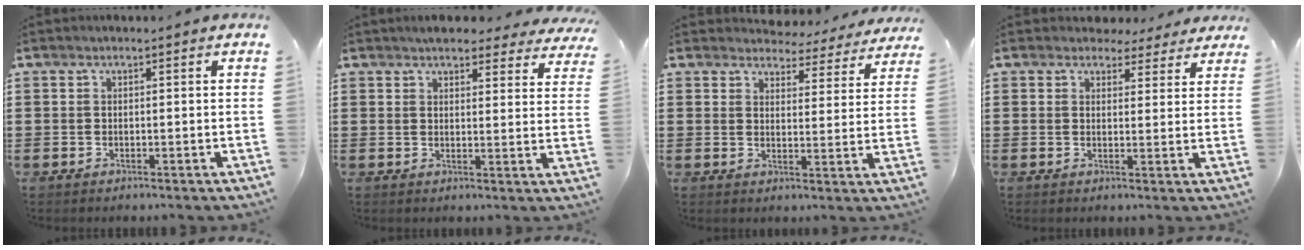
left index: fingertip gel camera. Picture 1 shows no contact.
{"total": 4.2, "force": [3.9, 0.9, 1.3], "torque": [-0.031, -0.014, 0.069]}
{"total": 4.3, "force": [4.2, 0.7, 0.6], "torque": [-0.026, -0.031, 0.070]}
{"total": 3.3, "force": [2.9, 1.4, 0.7], "torque": [-0.017, -0.007, 0.054]}